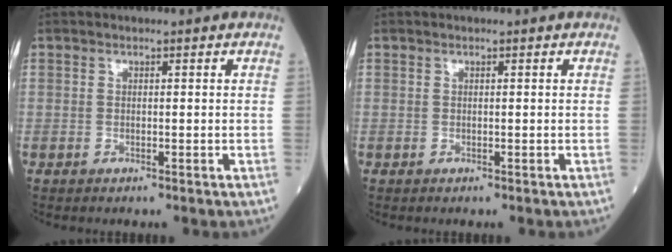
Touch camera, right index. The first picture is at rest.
{"total": 0.0}